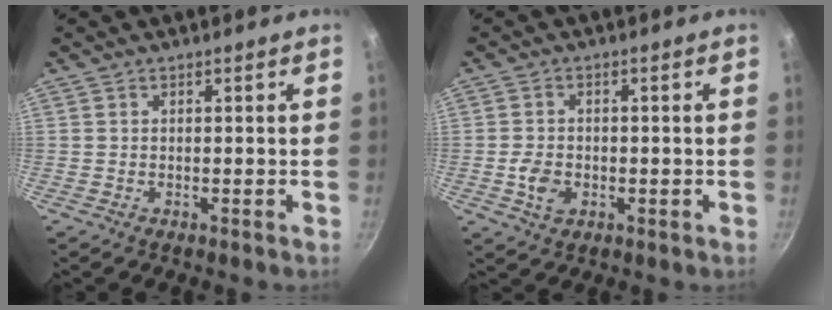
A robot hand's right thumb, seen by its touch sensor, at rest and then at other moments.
{"total": 4.7, "force": [-1.0, 3.4, 3.1], "torque": [-0.053, 0.008, -0.016]}